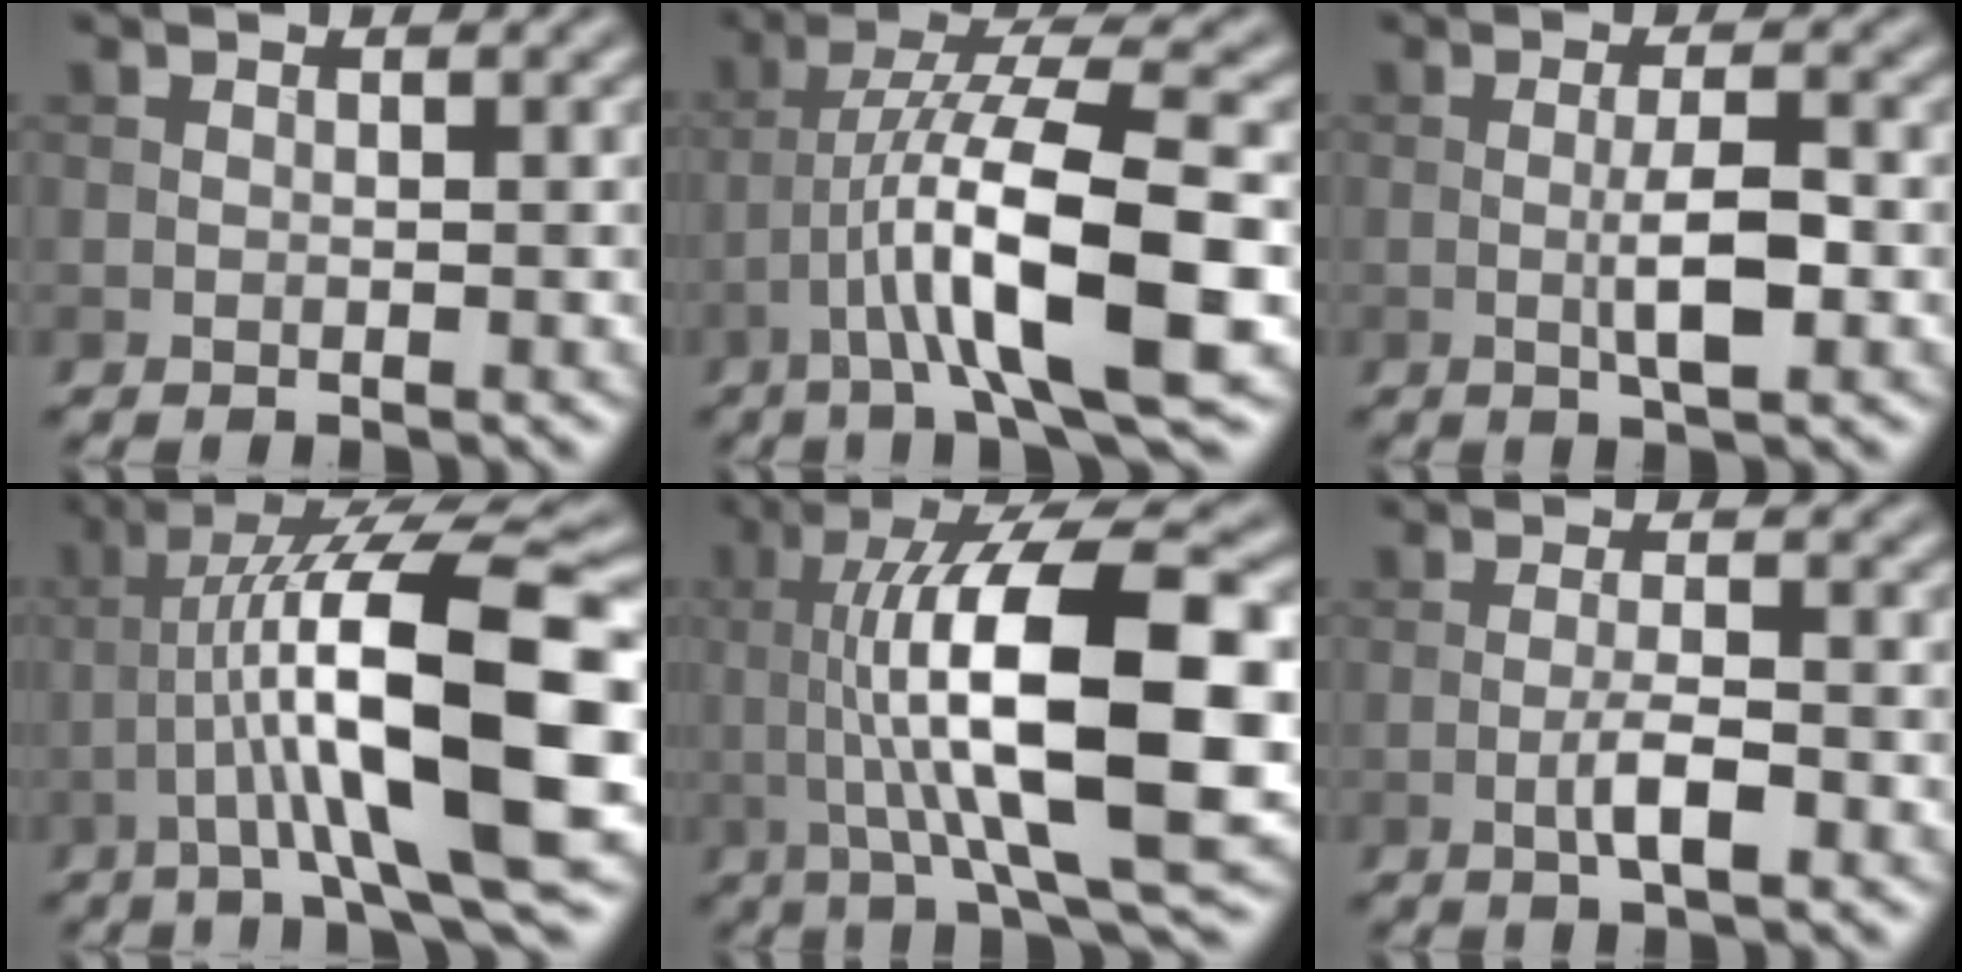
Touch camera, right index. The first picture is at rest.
{"total": 10.3, "force": [-3.4, 2.0, 9.5], "torque": [-0.160, 0.021, -0.058]}
{"total": 3.6, "force": [-0.6, 0.7, 3.5], "torque": [-0.064, -0.001, -0.013]}
{"total": 13.5, "force": [-2.0, 2.5, 13.1], "torque": [-0.220, 0.027, -0.026]}
{"total": 13.8, "force": [0.5, 3.9, 13.2], "torque": [-0.200, 0.007, 0.006]}
{"total": 2.8, "force": [-1.1, 0.6, 2.5], "torque": [-0.047, 0.003, -0.023]}